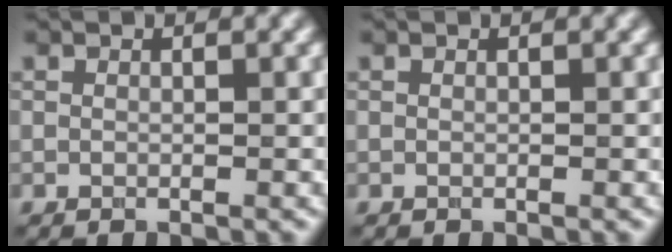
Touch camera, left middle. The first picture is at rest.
{"total": 0.0}